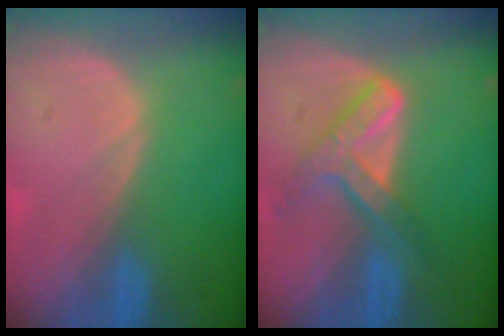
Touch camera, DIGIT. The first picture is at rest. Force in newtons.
{"total": 7.1, "press": 6.1, "slide": 3.7}